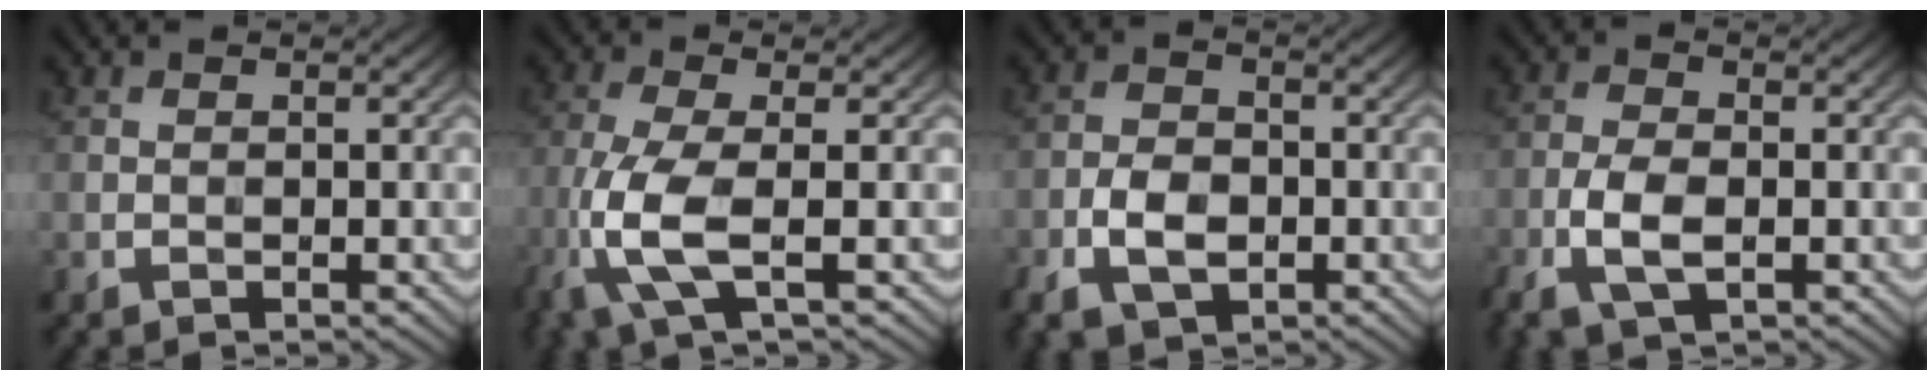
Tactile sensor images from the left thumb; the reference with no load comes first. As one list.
[{"total": 7.7, "force": [-2.5, 2.2, 6.9], "torque": [-0.166, -0.001, -0.063]}, {"total": 5.7, "force": [-2.4, 3.4, 3.8], "torque": [-0.081, -0.006, -0.052]}, {"total": 5.7, "force": [-2.3, 2.6, 4.5], "torque": [-0.106, -0.004, -0.052]}]